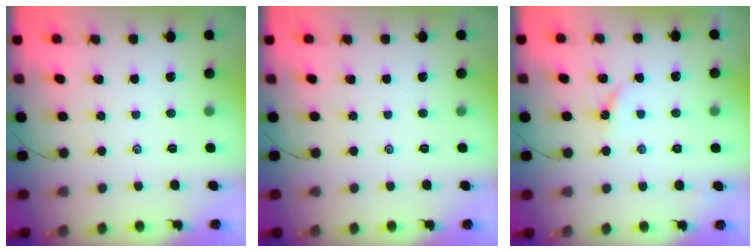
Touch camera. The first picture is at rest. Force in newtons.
{"total": 0.0}
{"total": 2.6, "press": 2.6, "slide": 0.4}